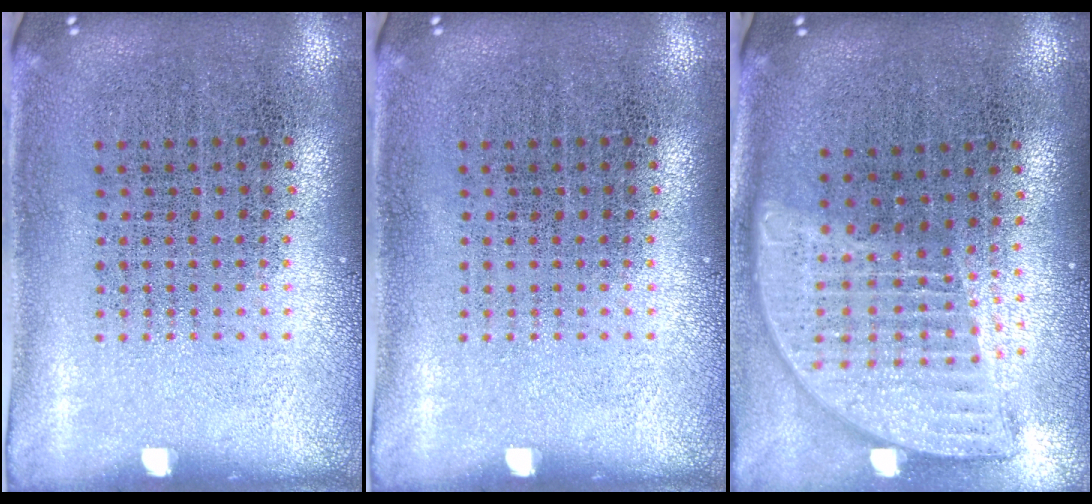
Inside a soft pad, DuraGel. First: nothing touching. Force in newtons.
{"total": 0.0}
{"total": 1.9, "press": 1.5, "slide": 1.1}